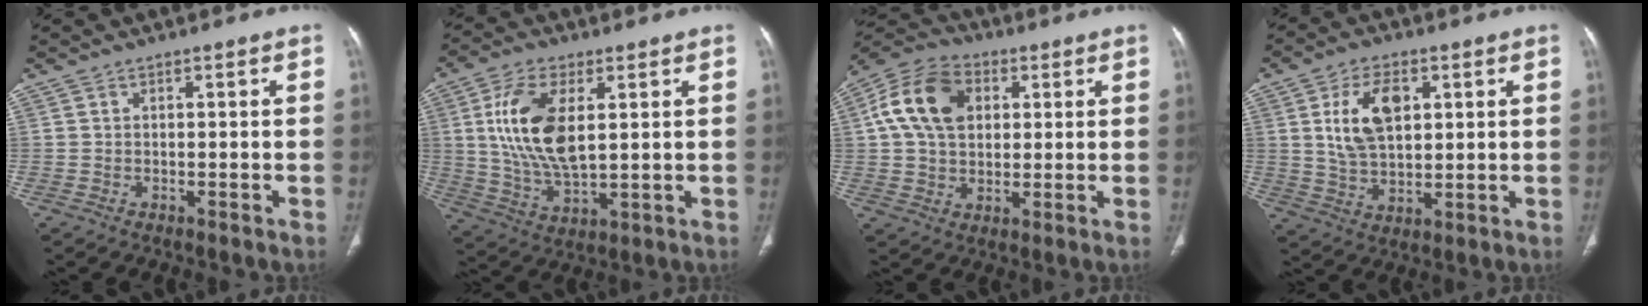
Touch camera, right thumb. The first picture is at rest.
{"total": 14.2, "force": [3.2, 7.1, 11.9], "torque": [-0.231, -0.015, 0.067]}
{"total": 14.4, "force": [3.5, 10.2, 9.5], "torque": [-0.158, 0.011, 0.052]}
{"total": 11.2, "force": [3.2, 6.7, 8.3], "torque": [-0.135, -0.008, 0.065]}